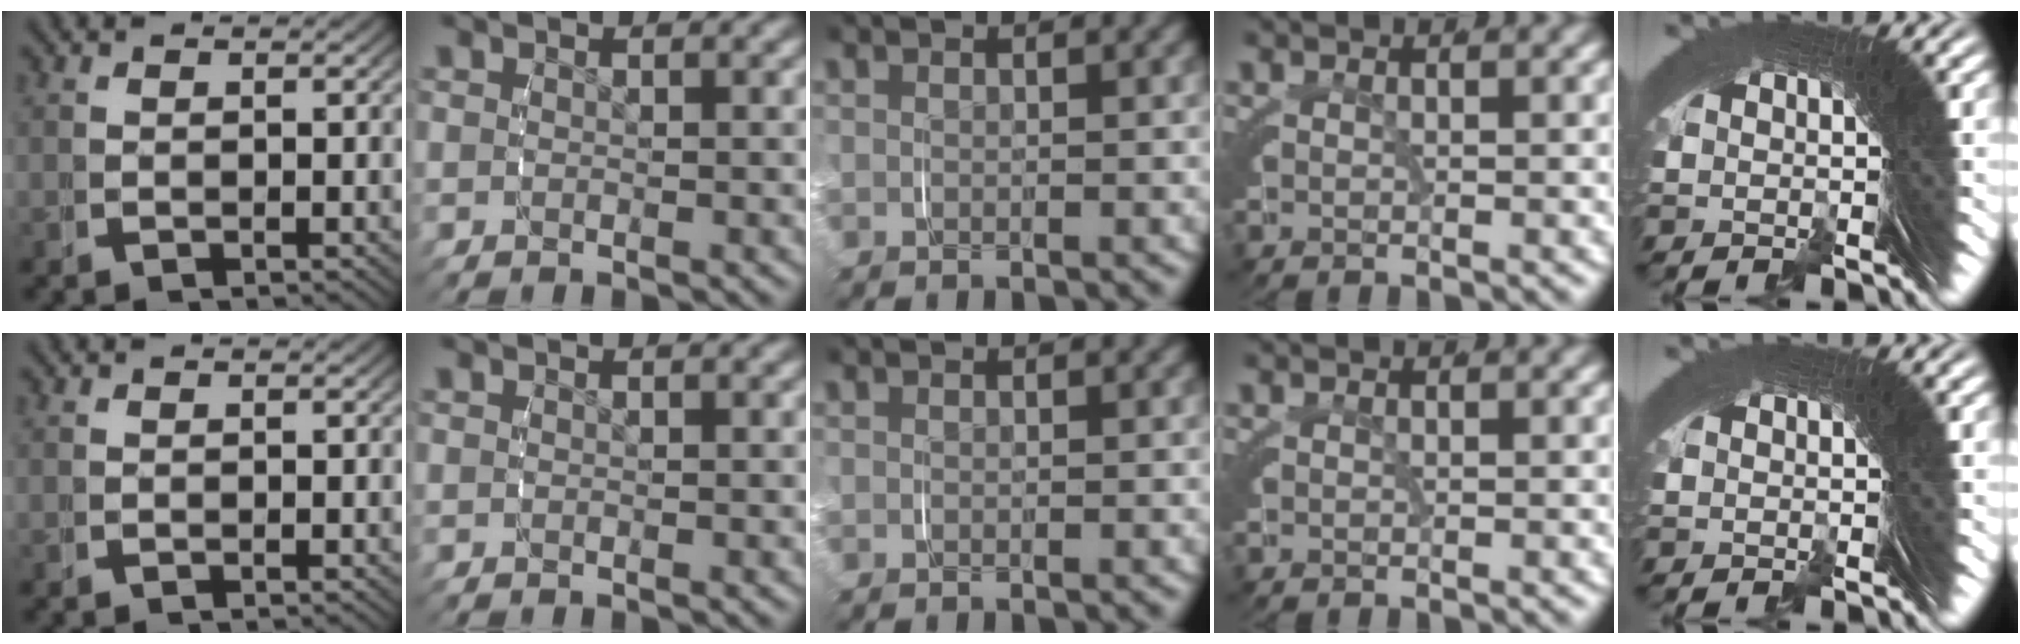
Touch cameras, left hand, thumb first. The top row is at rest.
{}